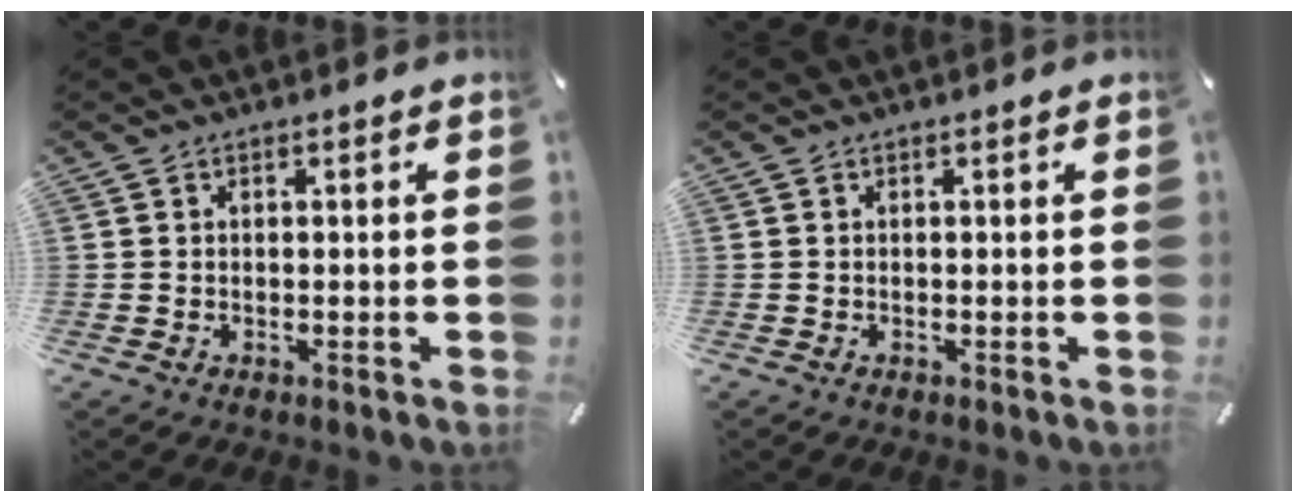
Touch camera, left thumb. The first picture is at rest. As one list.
[{"total": 0.0}]